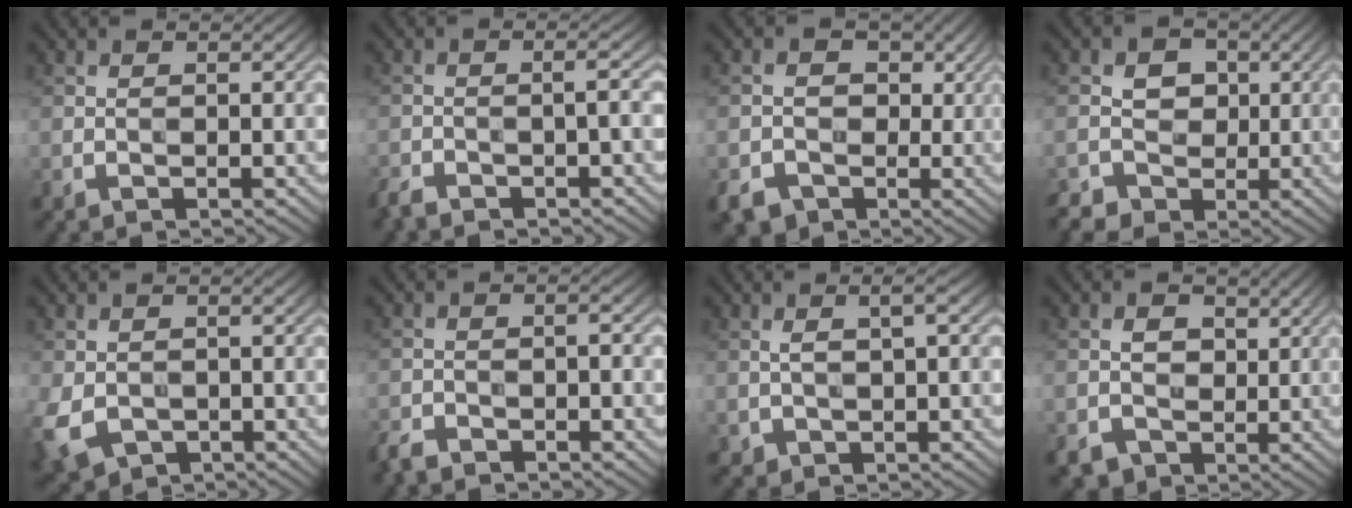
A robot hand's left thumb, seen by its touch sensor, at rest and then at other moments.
{"total": 3.2, "force": [-2.3, 0.6, 2.1], "torque": [-0.034, 0.000, -0.051]}
{"total": 6.0, "force": [-1.5, 5.5, 1.8], "torque": [-0.044, -0.004, -0.039]}
{"total": 5.6, "force": [-1.3, 5.1, 1.9], "torque": [-0.035, 0.009, -0.035]}
{"total": 5.8, "force": [-1.9, 4.5, 3.3], "torque": [-0.090, -0.026, -0.034]}
{"total": 3.6, "force": [-3.0, 1.1, 1.7], "torque": [-0.032, -0.003, -0.063]}
{"total": 3.0, "force": [0.5, 1.4, 2.7], "torque": [-0.060, 0.001, 0.013]}
{"total": 3.6, "force": [-0.3, 3.4, 1.2], "torque": [-0.026, 0.001, -0.006]}